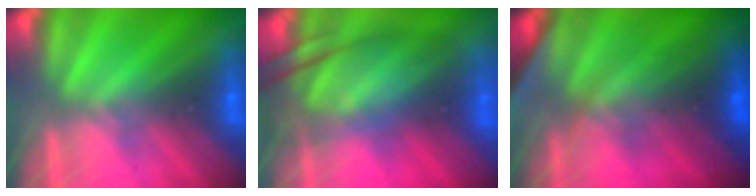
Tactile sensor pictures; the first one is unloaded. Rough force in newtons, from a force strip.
{"total": 8.0}
{"total": 6.9}